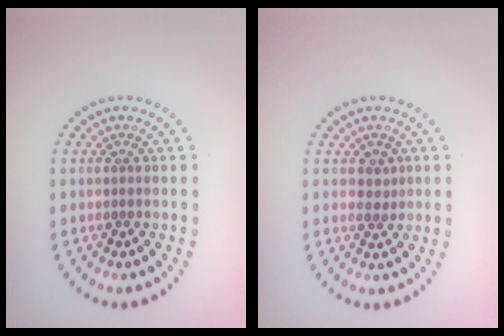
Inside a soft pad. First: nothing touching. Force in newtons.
{"total": 0.8, "press": 0.6, "slide": 0.6}